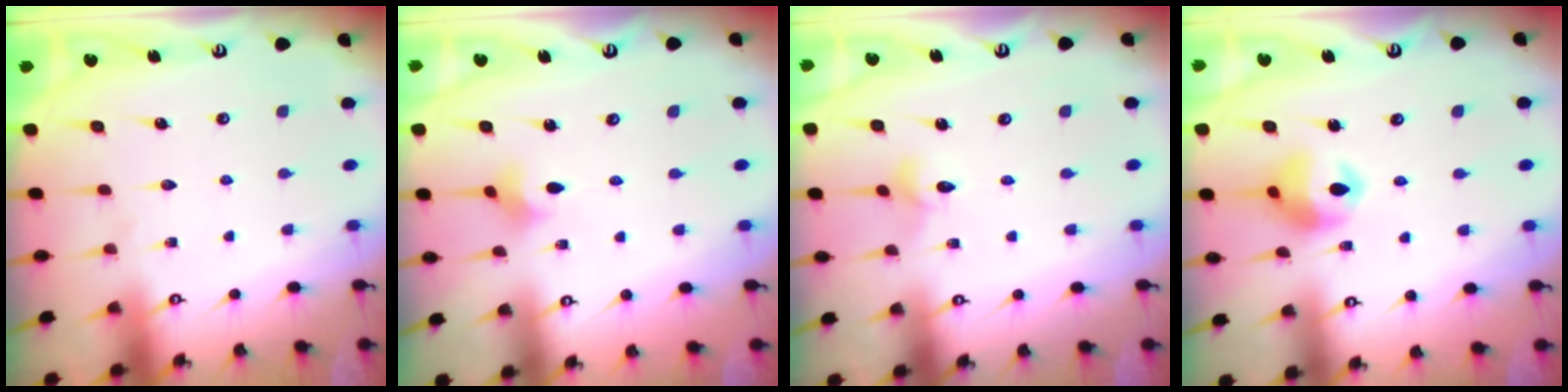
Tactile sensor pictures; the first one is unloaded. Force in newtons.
{"total": 3.9, "press": 3.9, "slide": 0.7}
{"total": 2.8, "press": 2.8, "slide": 0.3}
{"total": 11.4, "press": 11.3, "slide": 1.8}